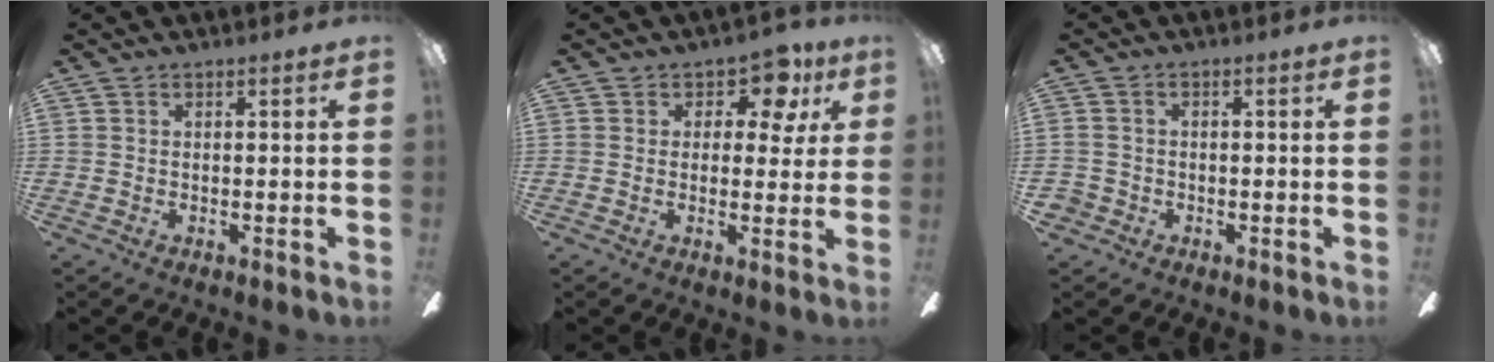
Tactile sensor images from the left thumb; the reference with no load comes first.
{"total": 7.7, "force": [3.8, 5.0, 4.5], "torque": [-0.055, -0.016, 0.064]}
{"total": 2.4, "force": [-1.2, 2.0, 0.4], "torque": [-0.007, 0.007, -0.025]}